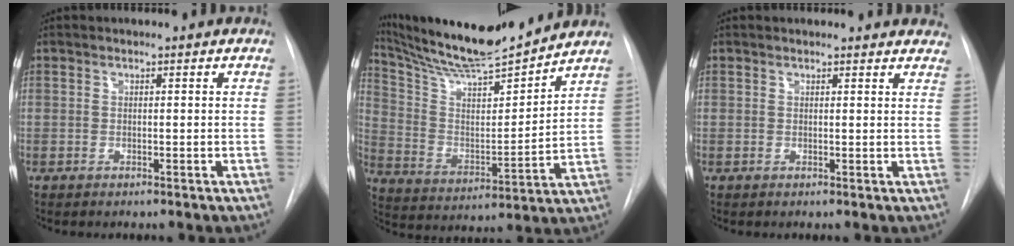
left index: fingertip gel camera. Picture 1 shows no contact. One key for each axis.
{"total": 16.6, "fx": 15.5, "fy": 0.6, "fz": 6.1, "tx": -0.120, "ty": -0.012, "tz": 0.268}
{"total": 8.3, "fx": 7.8, "fy": 2.2, "fz": 1.7, "tx": 0.008, "ty": 0.001, "tz": 0.063}